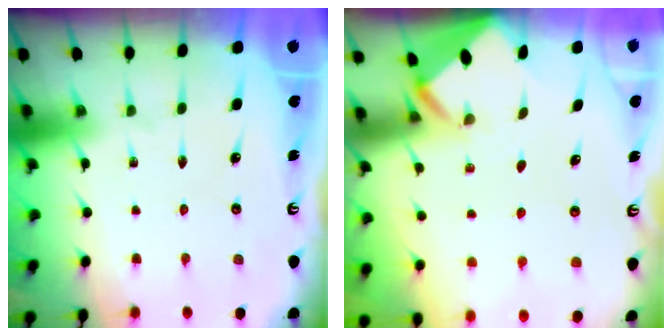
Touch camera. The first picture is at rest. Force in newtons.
{"total": 1.9, "press": 1.9, "slide": 0.2}